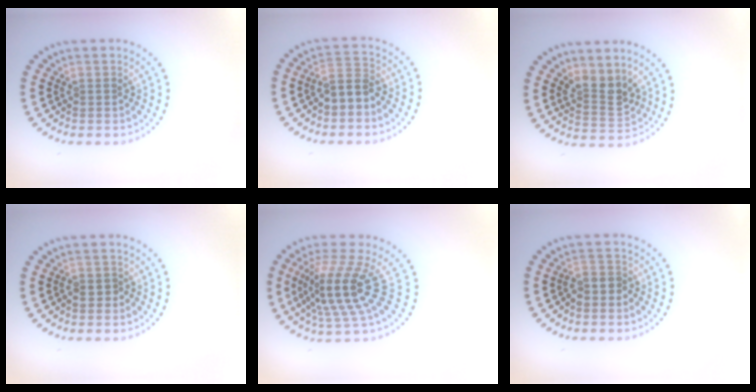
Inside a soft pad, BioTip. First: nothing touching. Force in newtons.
{"total": 2.9, "press": 2.7, "slide": 1.2}
{"total": 3.1, "press": 2.7, "slide": 1.5}
{"total": 0.9, "press": 0.8, "slide": 0.5}
{"total": 5.3, "press": 3.9, "slide": 3.6}
{"total": 1.4, "press": 1.1, "slide": 0.8}